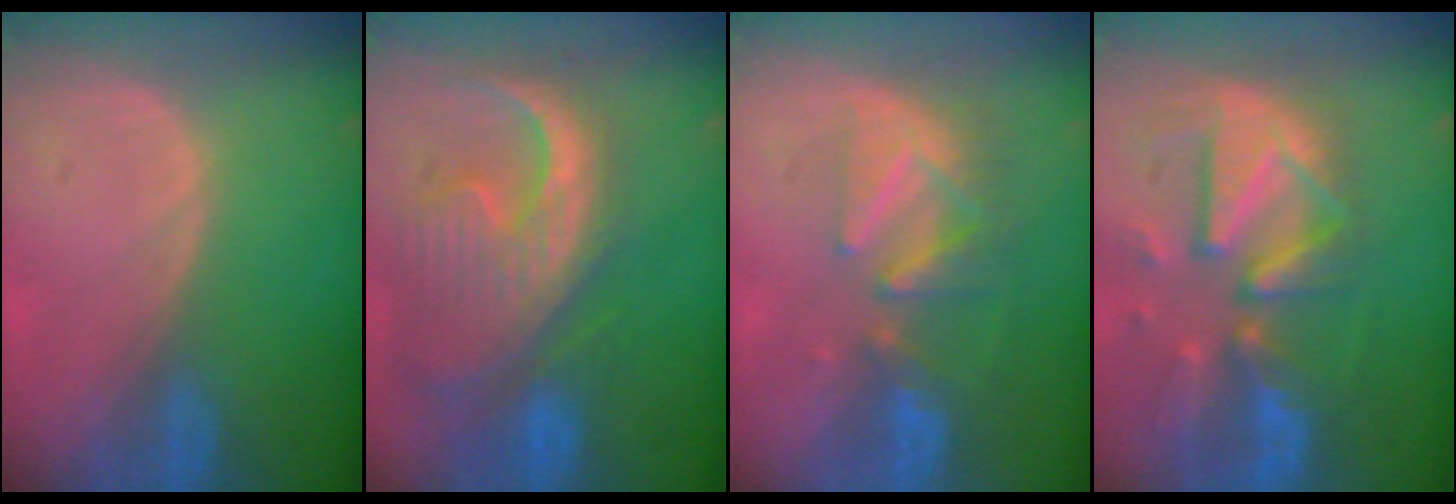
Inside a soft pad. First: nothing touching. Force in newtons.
{"total": 13.4, "press": 11.5, "slide": 6.8}
{"total": 8.2, "press": 7.4, "slide": 3.6}
{"total": 12.4, "press": 10.8, "slide": 6.1}